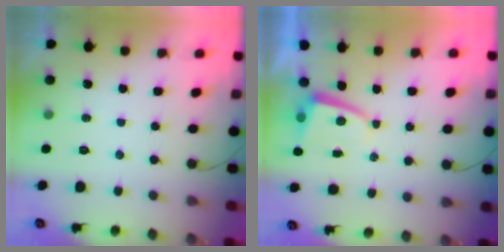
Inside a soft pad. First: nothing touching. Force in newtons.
{"total": 2.0, "press": 2.0, "slide": 0.3}